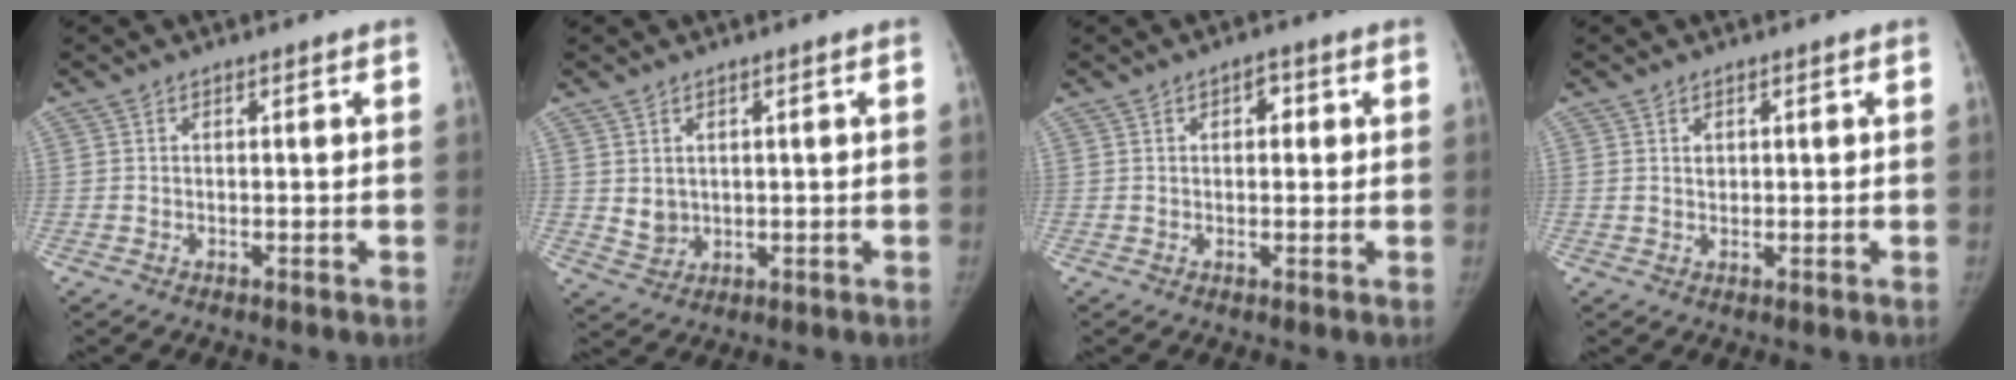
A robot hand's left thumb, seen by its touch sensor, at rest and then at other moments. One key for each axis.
{"total": 3.3, "fx": 0.9, "fy": 2.8, "fz": 1.5, "tx": -0.017, "ty": -0.013, "tz": 0.027}
{"total": 2.9, "fx": 0.8, "fy": 1.9, "fz": 2.1, "tx": -0.013, "ty": 0.002, "tz": 0.006}
{"total": 1.2, "fx": 0.5, "fy": 1.0, "fz": 0.6, "tx": -0.003, "ty": -0.003, "tz": 0.009}